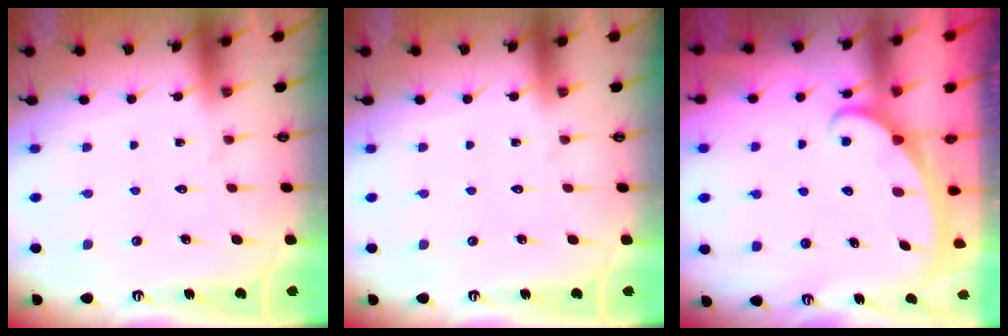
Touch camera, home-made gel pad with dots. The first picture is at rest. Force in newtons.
{"total": 0.0}
{"total": 2.5, "press": 2.5, "slide": 0.3}